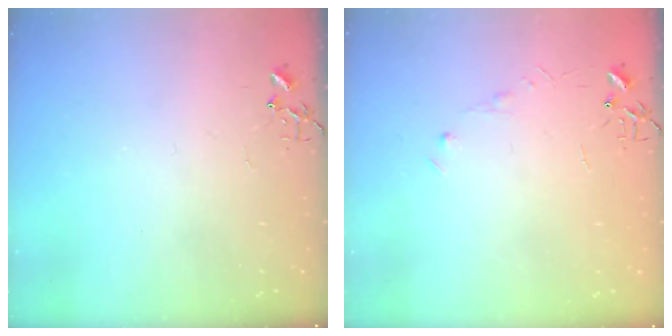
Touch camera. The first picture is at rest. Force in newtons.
{"total": 3.5, "press": 3.5, "slide": 0.5}